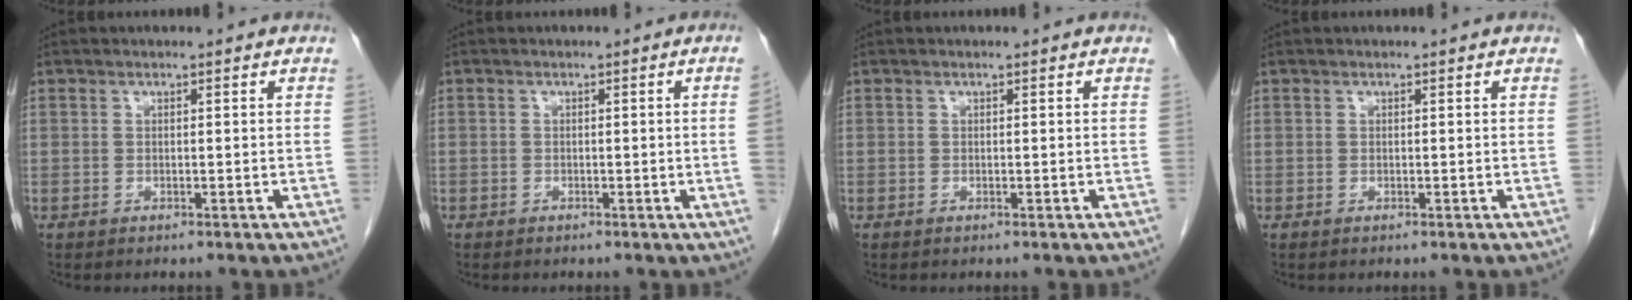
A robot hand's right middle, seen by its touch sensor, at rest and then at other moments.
{"total": 1.4, "force": [-0.3, -0.4, 1.3], "torque": [-0.018, -0.001, -0.006]}
{"total": 0.0}
{"total": 0.0}